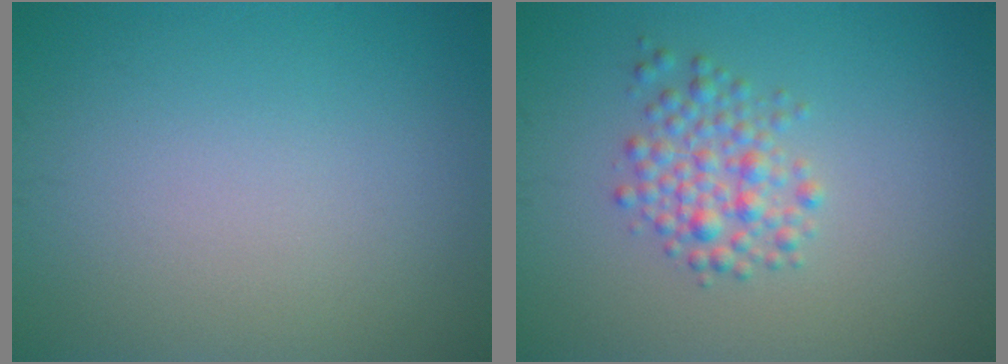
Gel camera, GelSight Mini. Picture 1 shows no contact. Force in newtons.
{"total": 2.8, "press": 2.8, "slide": 0.1}